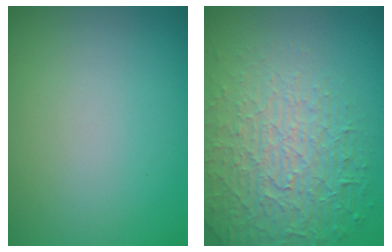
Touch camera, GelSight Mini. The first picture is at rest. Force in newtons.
{"total": 7.6, "press": 5.5, "slide": 5.2}